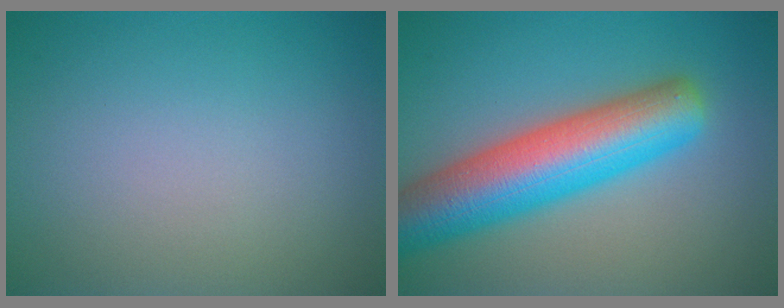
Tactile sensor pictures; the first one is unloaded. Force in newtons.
{"total": 9.8, "press": 9.8, "slide": 0.3}